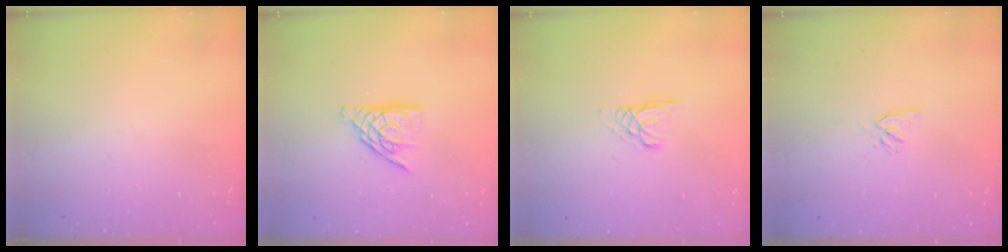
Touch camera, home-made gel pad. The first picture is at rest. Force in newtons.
{"total": 11.4, "press": 11.4, "slide": 1.1}
{"total": 3.1, "press": 3.1, "slide": 0.2}
{"total": 2.2, "press": 2.1, "slide": 0.6}